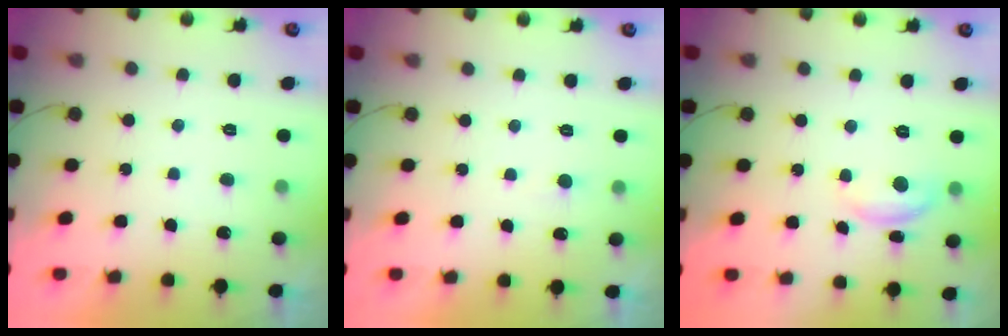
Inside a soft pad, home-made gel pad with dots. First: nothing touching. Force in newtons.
{"total": 2.9, "press": 2.9, "slide": 0.3}
{"total": 7.3, "press": 7.3, "slide": 0.3}